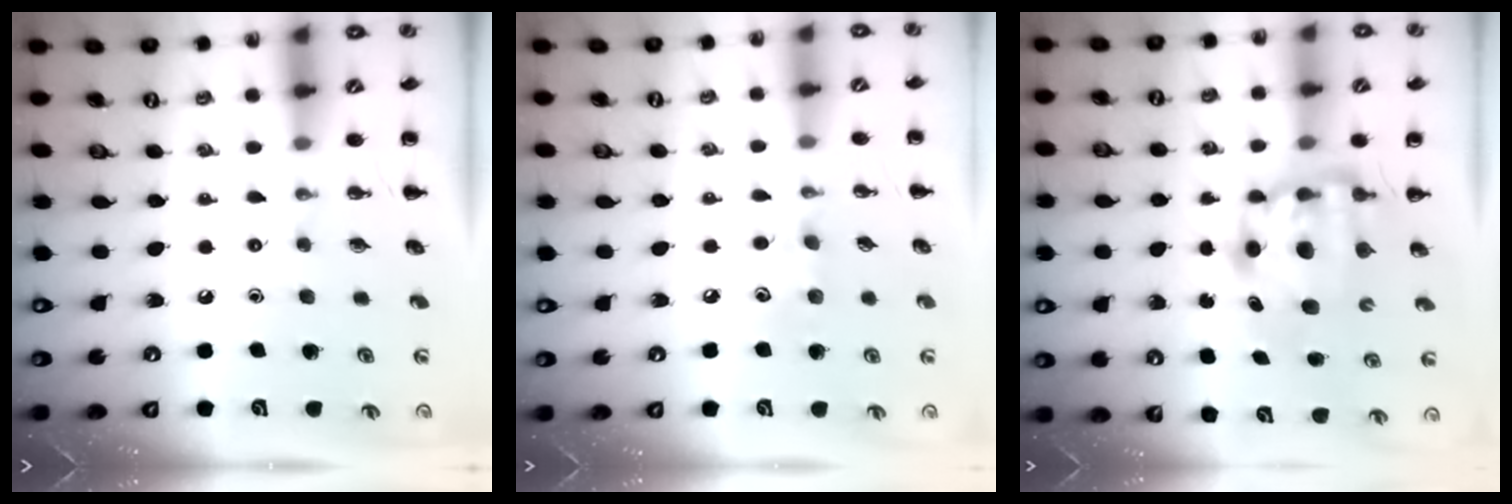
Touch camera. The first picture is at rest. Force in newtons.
{"total": 6.6, "press": 6.4, "slide": 1.8}
{"total": 7.8, "press": 7.7, "slide": 1.6}